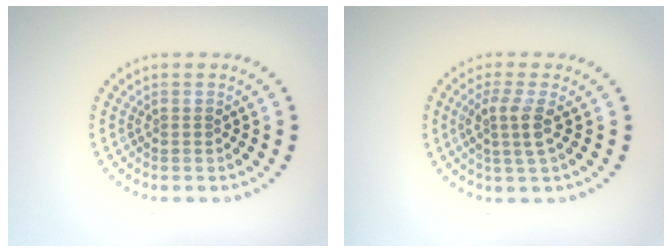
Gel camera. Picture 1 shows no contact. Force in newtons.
{"total": 2.6, "press": 2.1, "slide": 1.5}